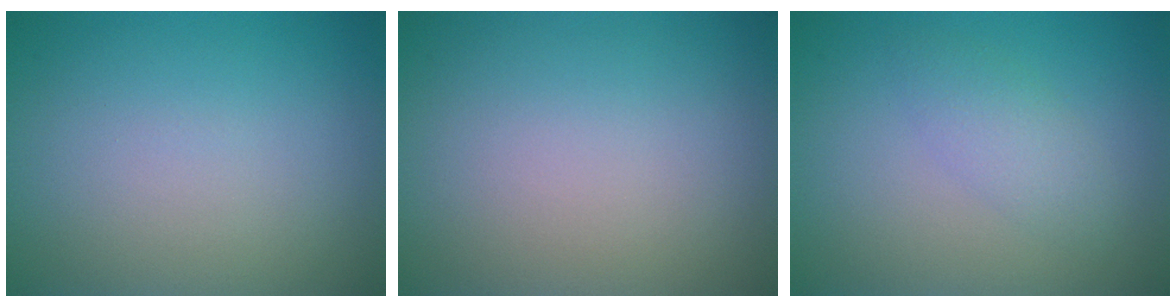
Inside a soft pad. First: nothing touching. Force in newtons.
{"total": 0.0}
{"total": 2.0, "press": 2.0, "slide": 0.1}